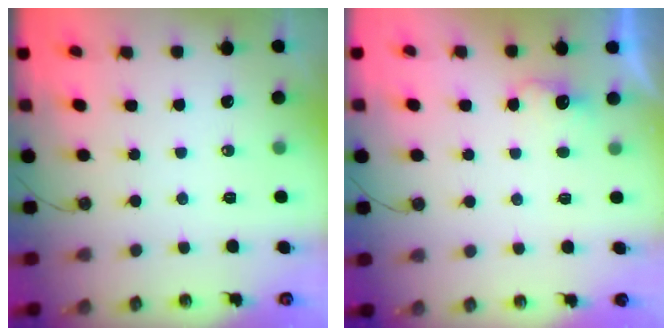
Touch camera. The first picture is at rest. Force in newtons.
{"total": 2.5, "press": 2.4, "slide": 0.7}